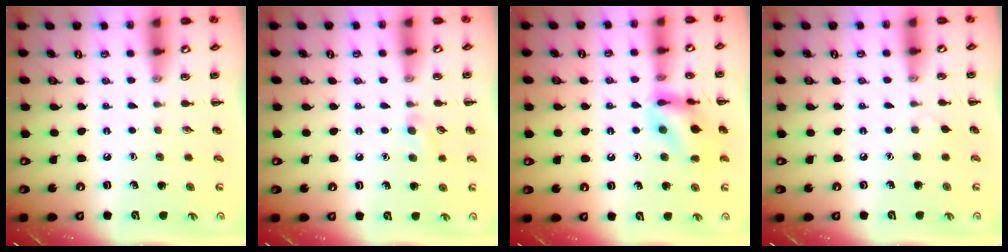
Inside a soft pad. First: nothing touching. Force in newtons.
{"total": 5.5, "press": 5.2, "slide": 1.8}
{"total": 14.2, "press": 14.1, "slide": 1.4}
{"total": 2.3, "press": 2.1, "slide": 0.9}